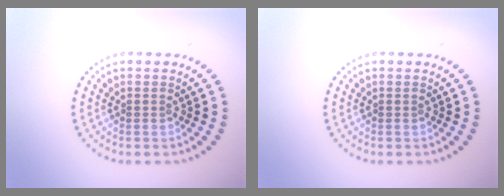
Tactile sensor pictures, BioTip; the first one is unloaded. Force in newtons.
{"total": 0.0}